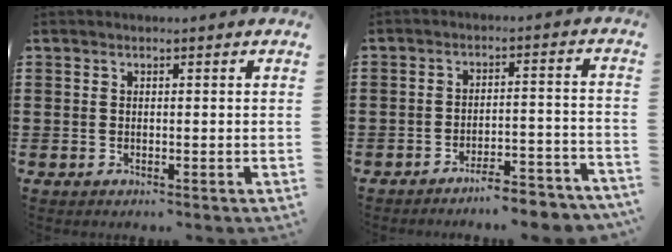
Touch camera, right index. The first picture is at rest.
{"total": 4.9, "force": [-4.7, -0.2, 1.5], "torque": [-0.027, -0.008, -0.092]}